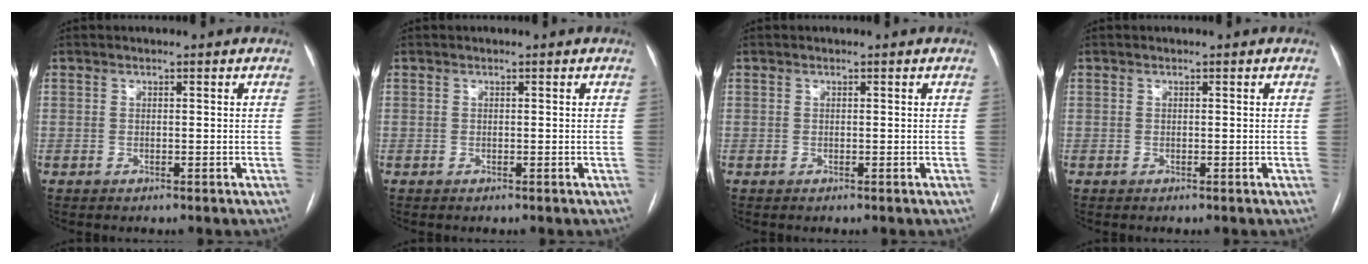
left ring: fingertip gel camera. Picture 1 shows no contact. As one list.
[{"total": 0.0}, {"total": 0.0}, {"total": 0.0}]